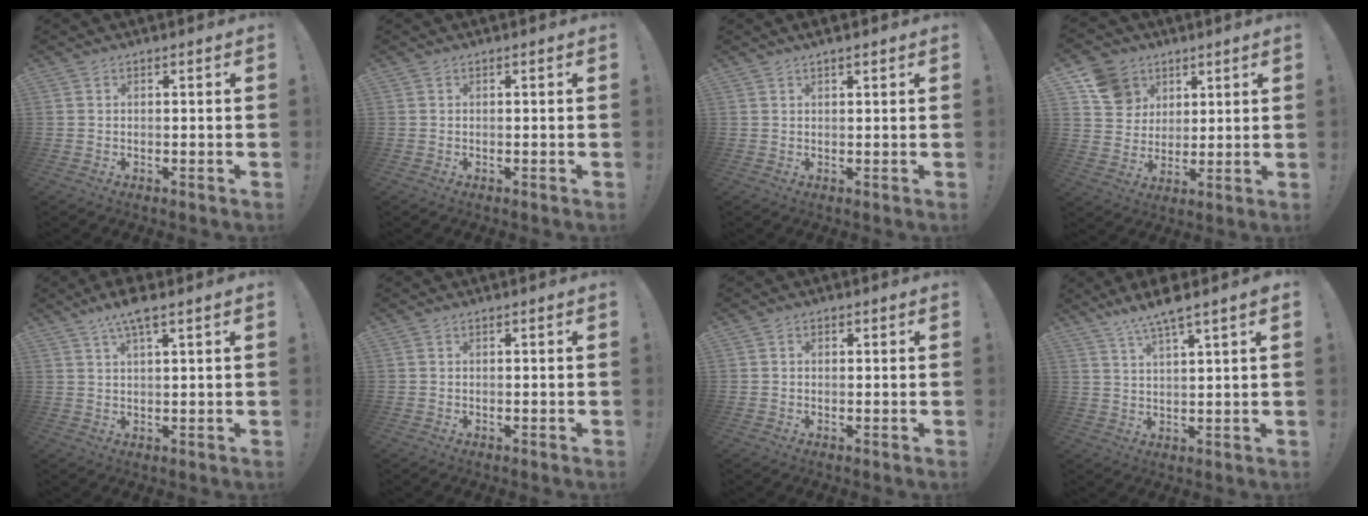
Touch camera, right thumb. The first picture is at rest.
{"total": 0.0}
{"total": 2.2, "force": [1.6, 0.4, 1.4], "torque": [-0.026, -0.002, 0.027]}
{"total": 11.9, "force": [5.9, 9.8, 3.4], "torque": [-0.045, -0.033, 0.120]}
{"total": 6.4, "force": [4.0, 1.0, 4.9], "torque": [-0.079, -0.017, 0.064]}
{"total": 0.0}
{"total": 0.8, "force": [0.0, 0.8, 0.3], "torque": [0.001, 0.000, -0.001]}
{"total": 7.3, "force": [5.7, 0.1, 4.5], "torque": [-0.086, -0.028, 0.097]}